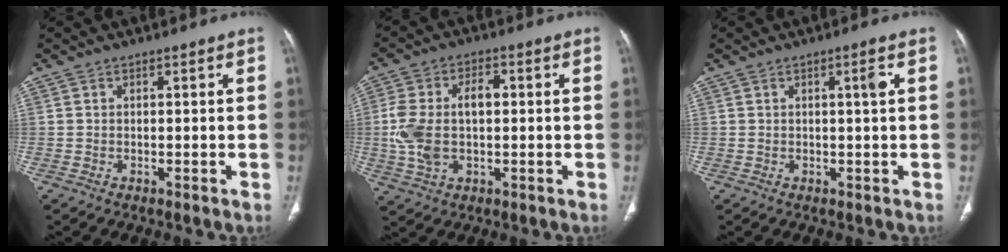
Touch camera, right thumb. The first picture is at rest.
{"total": 11.2, "force": [0.0, 6.3, 9.3], "torque": [-0.202, 0.022, 0.004]}
{"total": 2.2, "force": [0.4, 0.2, 2.2], "torque": [-0.040, 0.001, 0.007]}